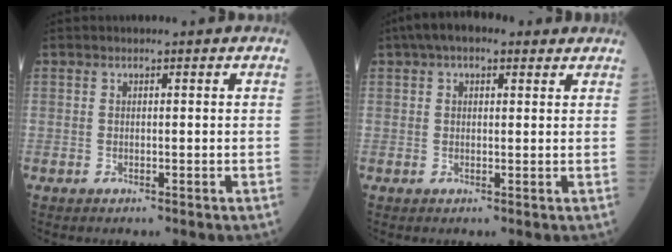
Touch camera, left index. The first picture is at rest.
{"total": 5.9, "force": [3.8, 2.7, 3.7], "torque": [-0.061, 0.039, 0.055]}